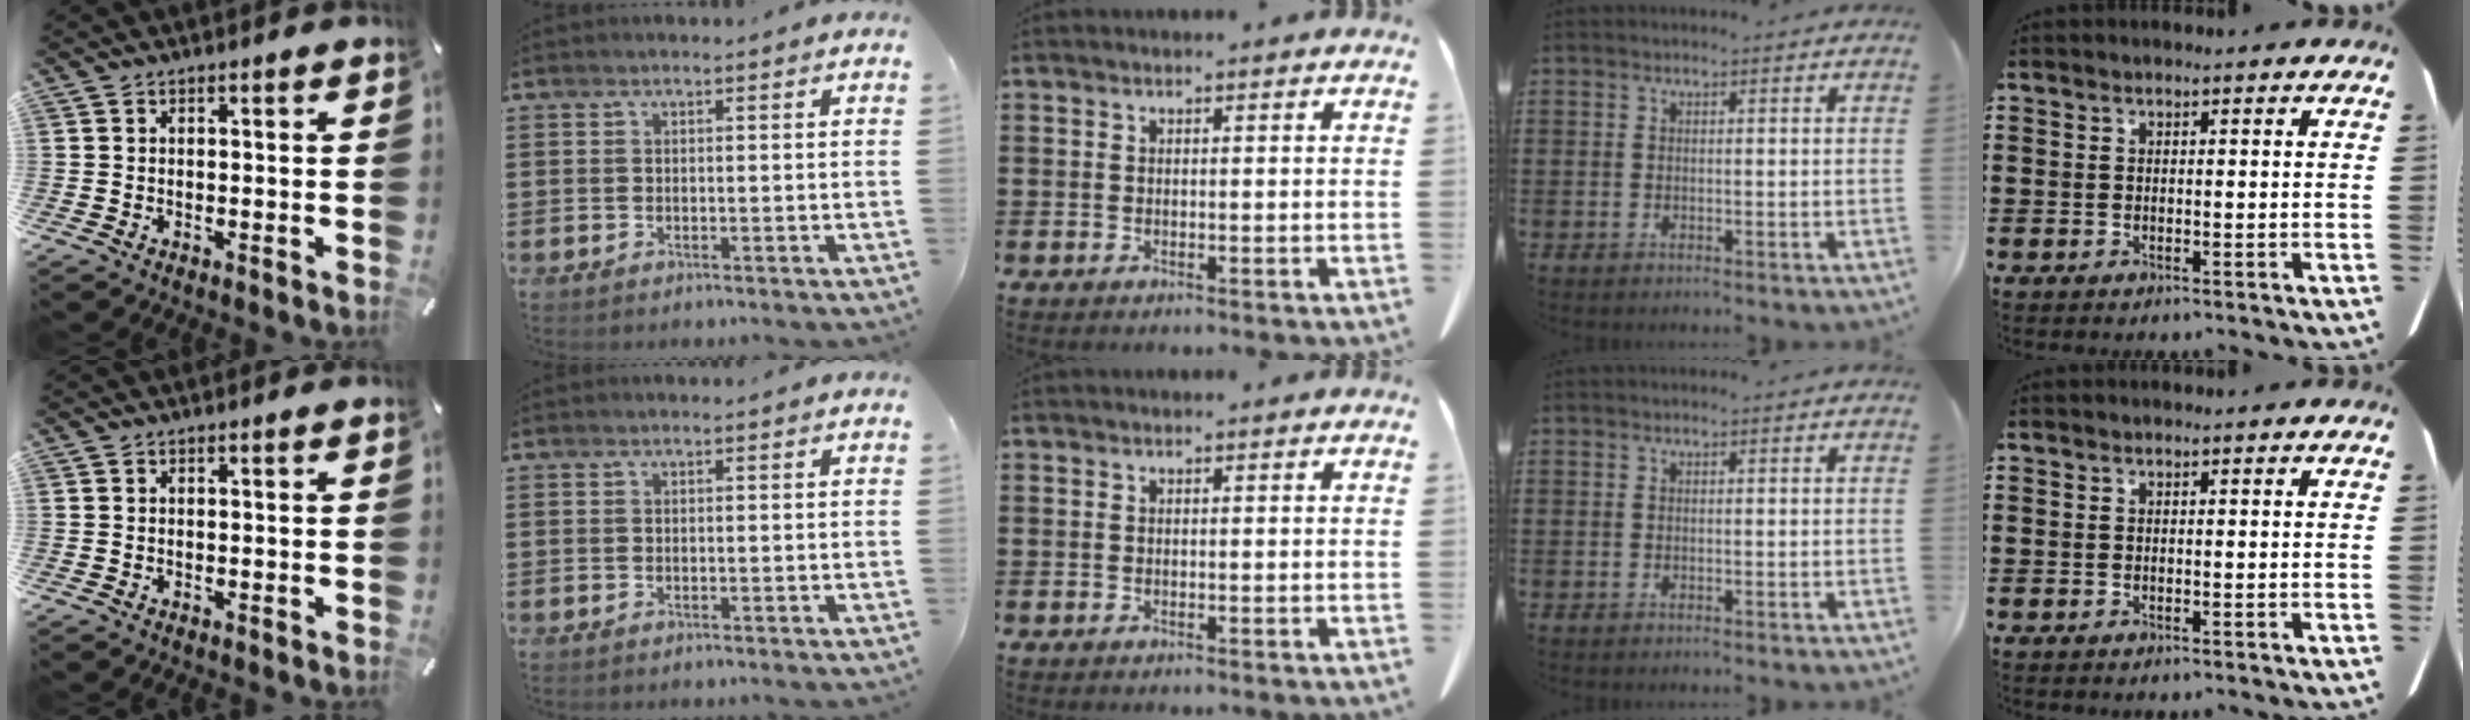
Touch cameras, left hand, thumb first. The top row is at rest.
{}